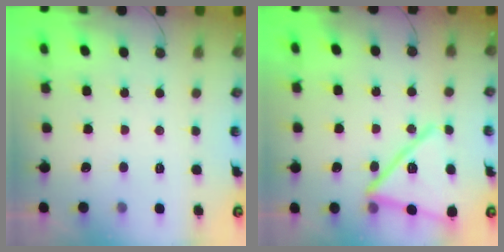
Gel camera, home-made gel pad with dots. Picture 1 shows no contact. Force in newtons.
{"total": 17.1, "press": 17.1, "slide": 1.6}